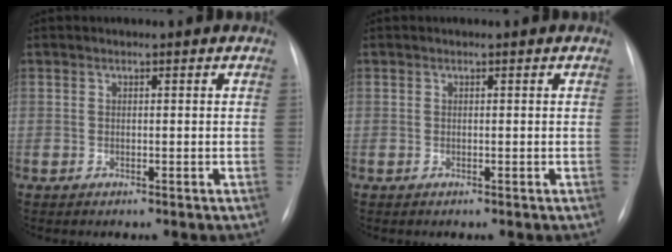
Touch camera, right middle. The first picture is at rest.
{"total": 0.0}